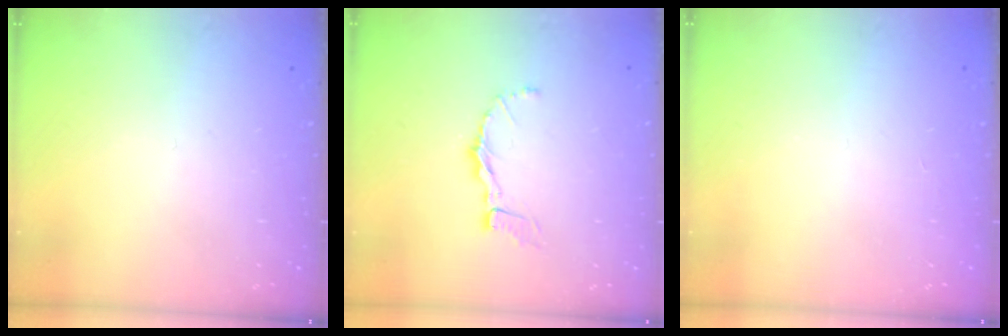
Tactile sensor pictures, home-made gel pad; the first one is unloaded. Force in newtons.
{"total": 4.5, "press": 4.5, "slide": 0.0}
{"total": 1.6, "press": 1.5, "slide": 0.3}